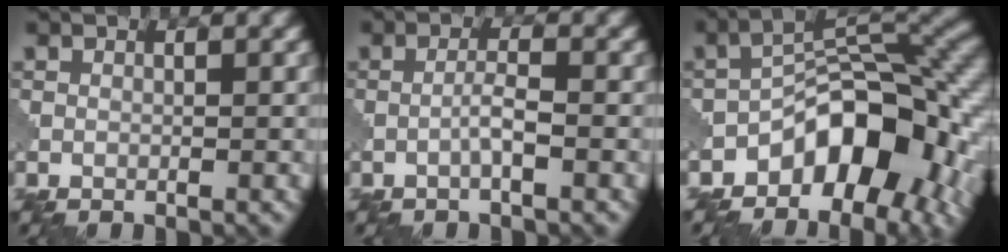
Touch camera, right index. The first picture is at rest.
{"total": 1.8, "force": [-0.7, 0.1, 1.6], "torque": [-0.031, 0.008, -0.017]}
{"total": 10.4, "force": [-4.8, 5.4, 7.4], "torque": [-0.080, 0.016, -0.091]}